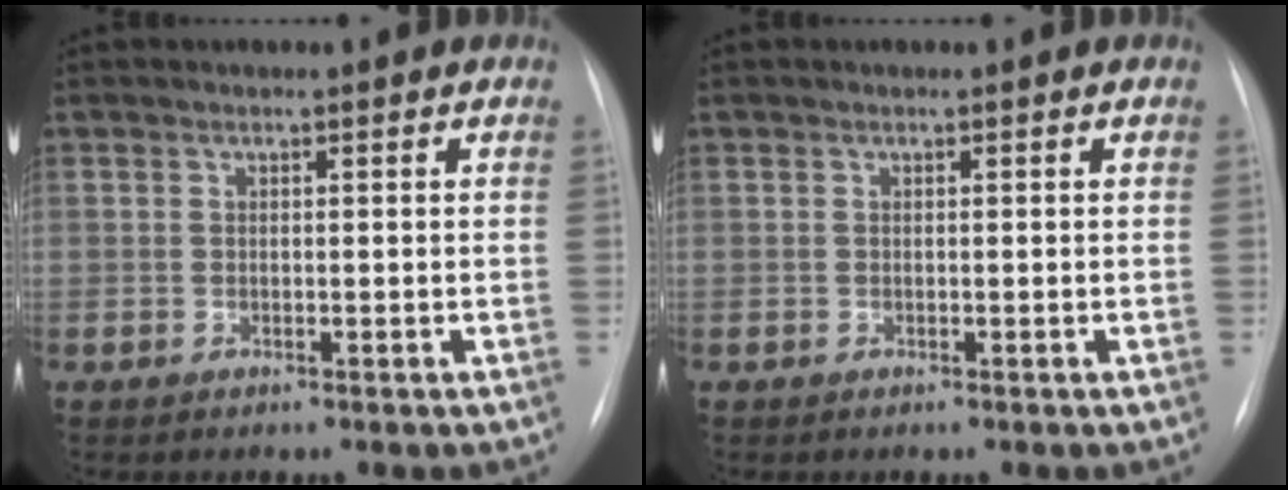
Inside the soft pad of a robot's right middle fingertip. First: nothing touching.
{"total": 0.0}